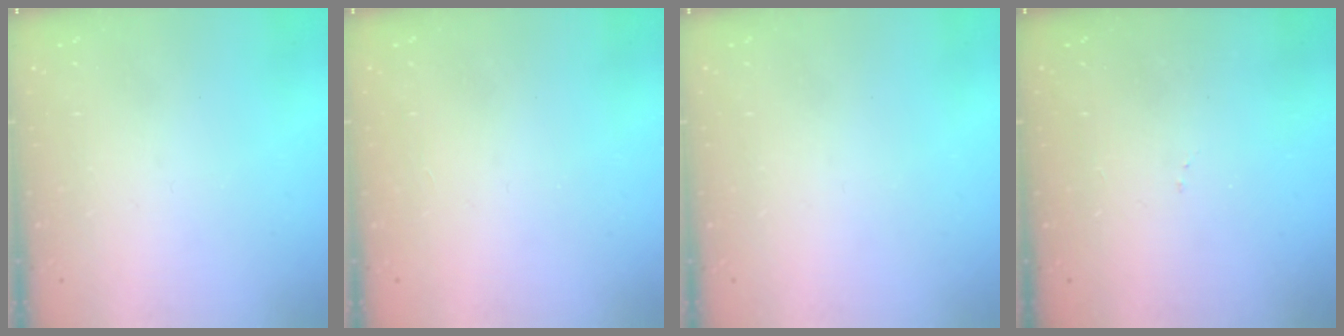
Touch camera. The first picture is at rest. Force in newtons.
{"total": 1.2, "press": 1.2, "slide": 0.1}
{"total": 0.0}
{"total": 7.1, "press": 7.0, "slide": 0.8}